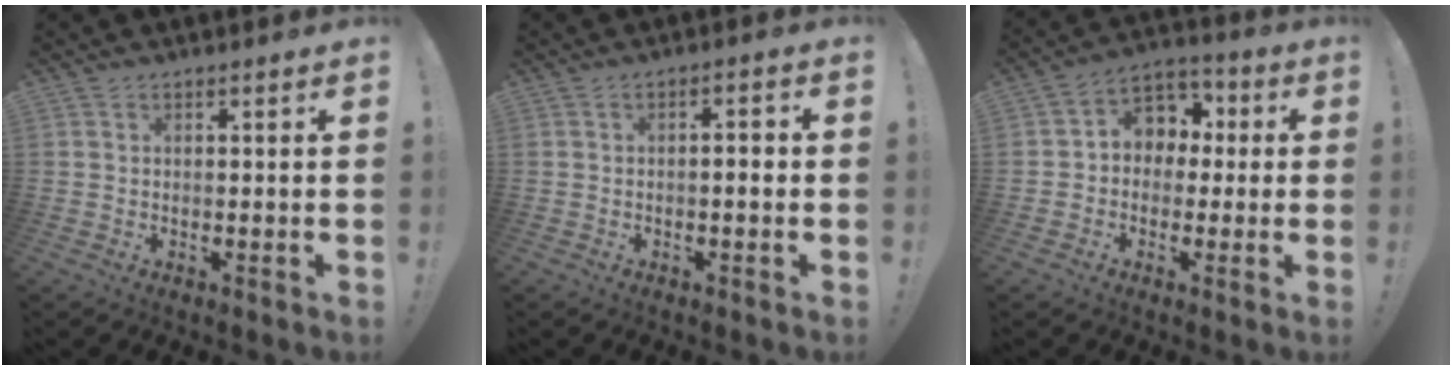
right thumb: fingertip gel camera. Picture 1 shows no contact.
{"total": 2.5, "force": [-0.6, 0.4, 2.4], "torque": [-0.041, 0.007, -0.013]}
{"total": 7.8, "force": [0.4, 7.2, 3.0], "torque": [-0.044, 0.007, 0.018]}